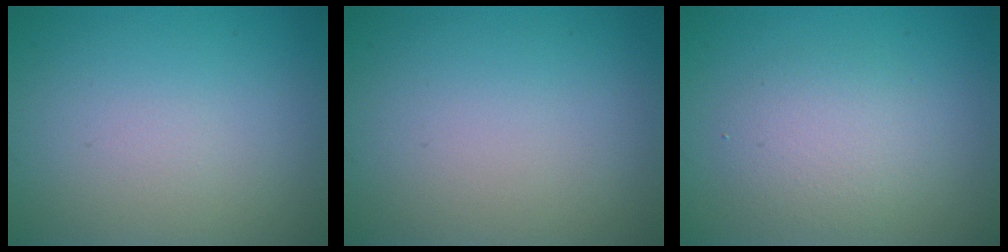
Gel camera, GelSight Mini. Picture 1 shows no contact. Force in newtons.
{"total": 0.0}
{"total": 2.8, "press": 2.8, "slide": 0.2}